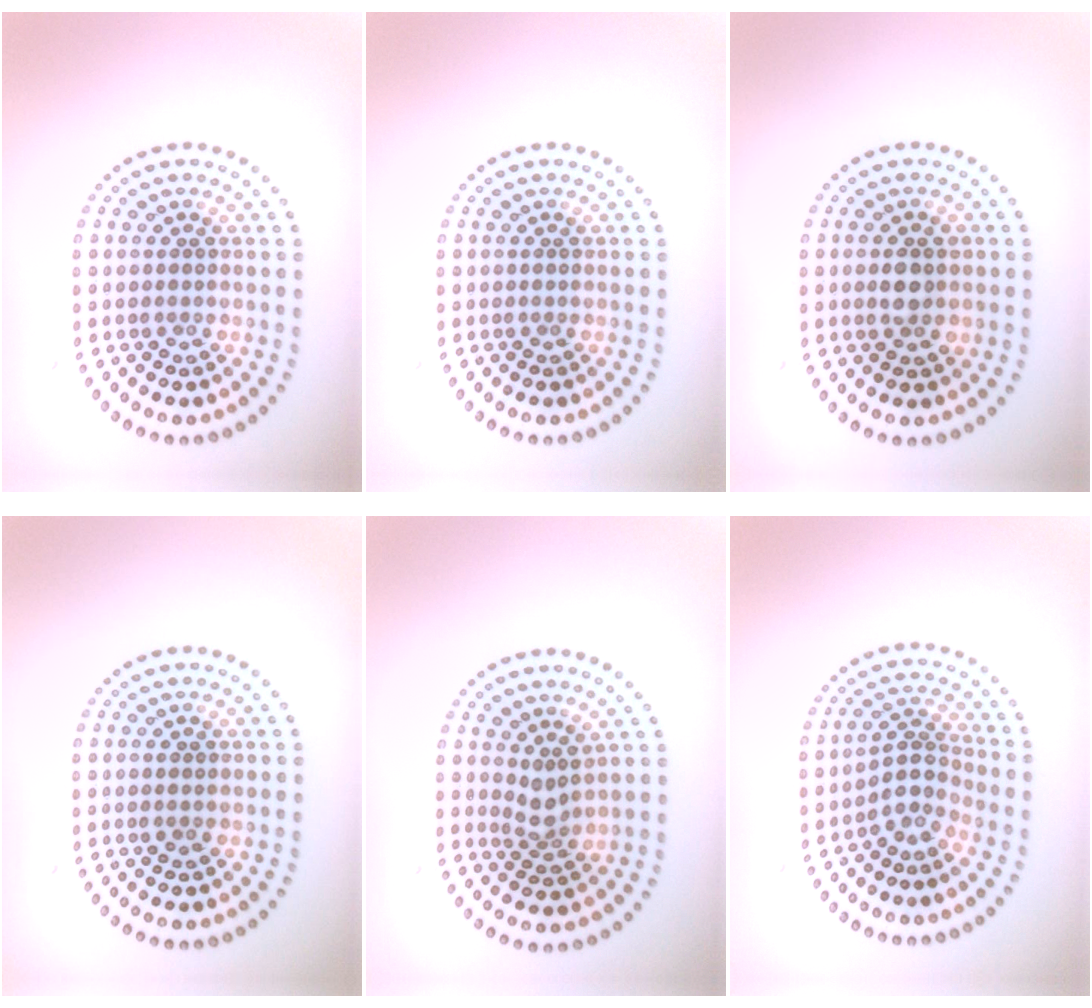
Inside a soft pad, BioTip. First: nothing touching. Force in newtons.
{"total": 0.0}
{"total": 2.5, "press": 2.5, "slide": 0.2}
{"total": 0.8, "press": 0.7, "slide": 0.1}
{"total": 1.9, "press": 1.4, "slide": 1.3}
{"total": 2.9, "press": 2.0, "slide": 2.0}